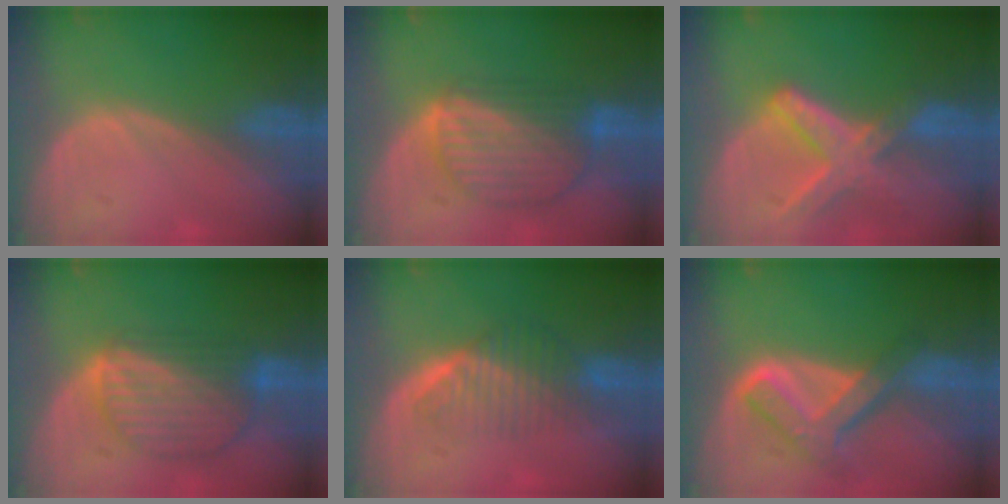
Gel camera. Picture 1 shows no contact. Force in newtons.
{"total": 8.9, "press": 7.7, "slide": 4.4}
{"total": 8.2, "press": 7.1, "slide": 4.1}
{"total": 8.9, "press": 7.7, "slide": 4.4}
{"total": 6.3, "press": 5.7, "slide": 2.8}
{"total": 7.8, "press": 6.6, "slide": 4.1}